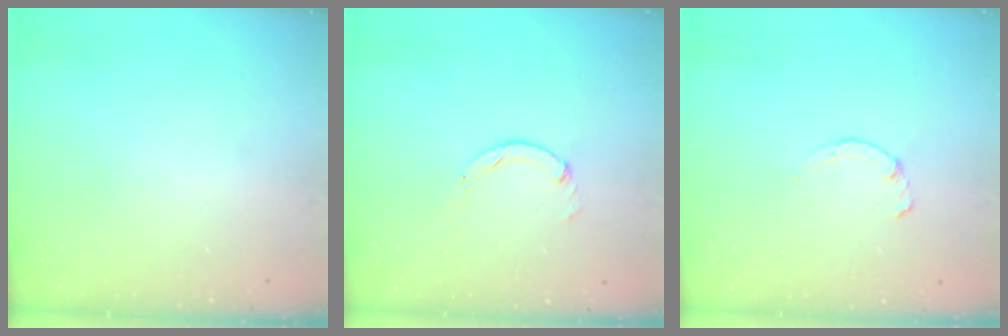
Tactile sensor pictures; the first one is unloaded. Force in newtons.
{"total": 0.0}
{"total": 0.9, "press": 0.8, "slide": 0.3}